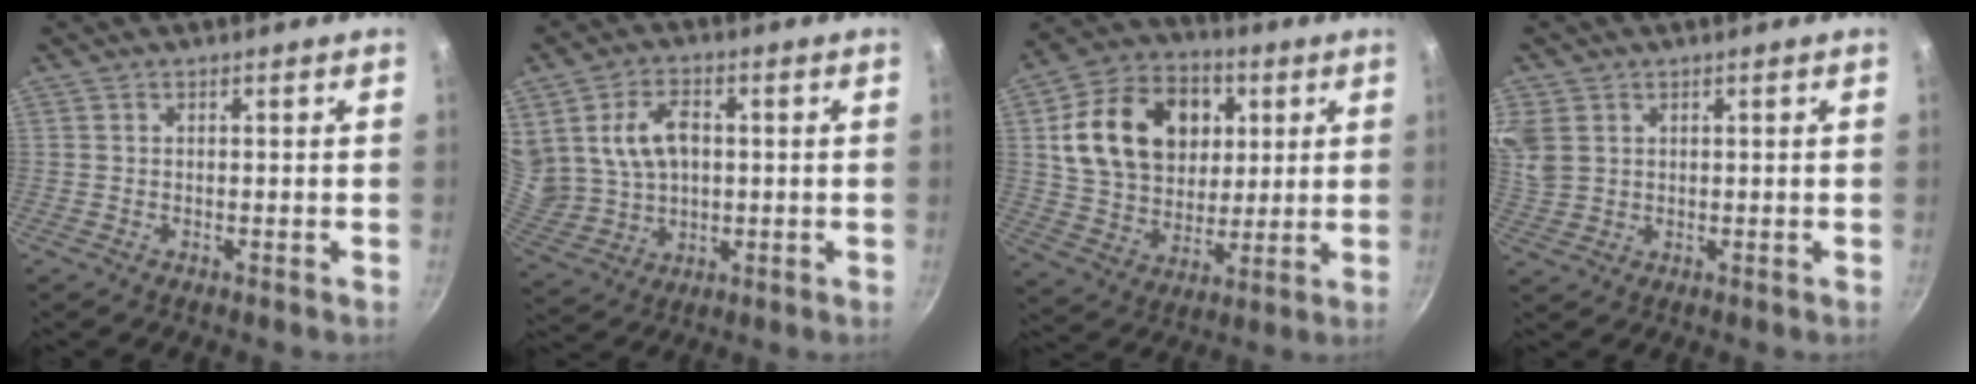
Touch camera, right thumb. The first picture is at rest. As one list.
[{"total": 12.3, "force": [2.6, 9.0, 8.1], "torque": [-0.136, -0.007, 0.062]}, {"total": 20.6, "force": [5.1, 15.4, 12.7], "torque": [-0.192, 0.003, 0.087]}, {"total": 8.6, "force": [3.1, 6.8, 4.3], "torque": [-0.094, 0.005, 0.071]}]